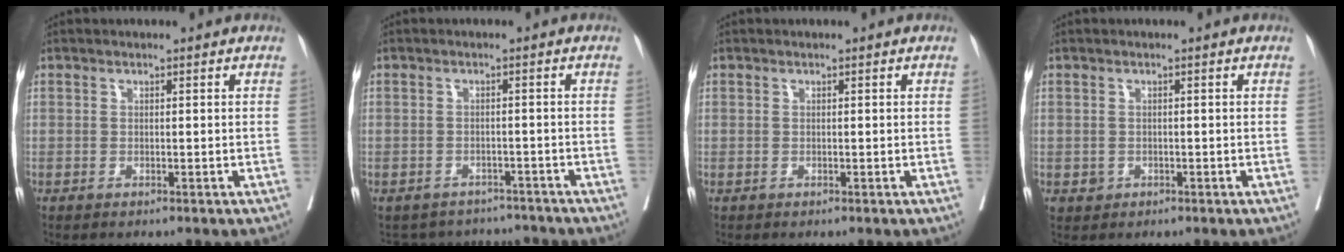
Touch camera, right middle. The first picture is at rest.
{"total": 7.7, "force": [-7.2, 2.7, 0.0], "torque": [0.006, 0.021, -0.086]}
{"total": 0.0}
{"total": 1.2, "force": [-0.3, 1.1, 0.2], "torque": [-0.002, 0.004, -0.002]}